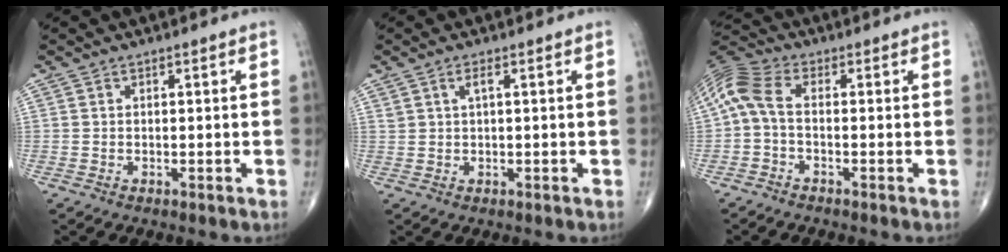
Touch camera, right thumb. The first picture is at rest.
{"total": 1.6, "force": [0.7, 0.5, 1.4], "torque": [-0.032, 0.004, 0.015]}
{"total": 7.2, "force": [-0.8, 3.5, 6.3], "torque": [-0.148, 0.026, -0.027]}